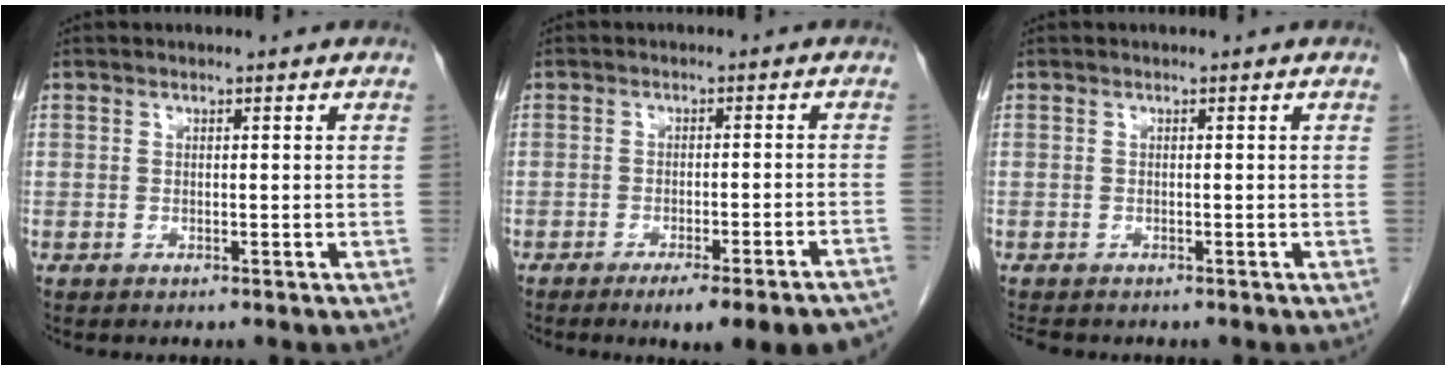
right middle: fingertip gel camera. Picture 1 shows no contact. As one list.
[{"total": 13.4, "force": [-11.2, 0.8, 7.5], "torque": [-0.053, 0.000, -0.138]}, {"total": 2.4, "force": [-2.1, 0.9, 0.9], "torque": [-0.021, -0.009, -0.029]}]